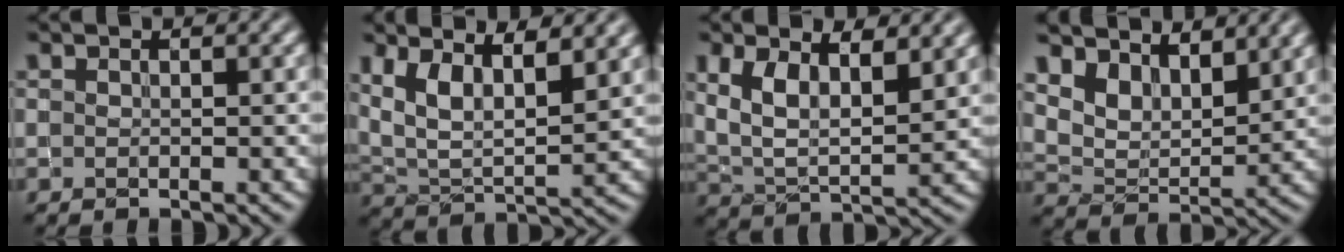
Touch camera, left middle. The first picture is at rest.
{"total": 8.3, "force": [4.3, 3.5, 6.2], "torque": [-0.118, 0.013, 0.066]}
{"total": 6.9, "force": [3.1, 3.1, 5.3], "torque": [-0.110, -0.003, 0.054]}
{"total": 6.5, "force": [5.2, 2.8, 2.8], "torque": [-0.072, -0.013, 0.099]}